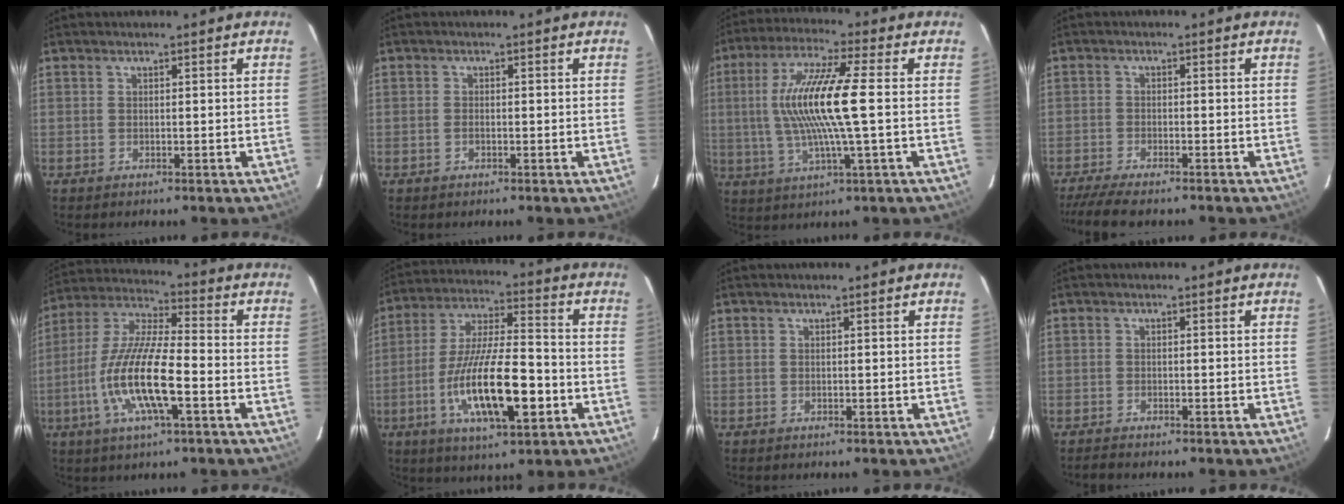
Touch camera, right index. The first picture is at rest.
{"total": 1.0, "force": [-0.4, 0.6, 0.7], "torque": [-0.016, 0.001, -0.008]}
{"total": 14.4, "force": [0.4, 0.8, 14.3], "torque": [-0.274, 0.002, 0.009]}
{"total": 8.1, "force": [-6.8, 1.3, 4.2], "torque": [-0.105, -0.027, -0.120]}
{"total": 15.5, "force": [-4.9, 3.3, 14.3], "torque": [-0.294, -0.009, -0.099]}
{"total": 18.0, "force": [-5.9, 4.8, 16.3], "torque": [-0.317, -0.014, -0.102]}
{"total": 0.0}
{"total": 2.1, "force": [-1.9, 0.3, 0.8], "torque": [-0.023, -0.009, -0.034]}